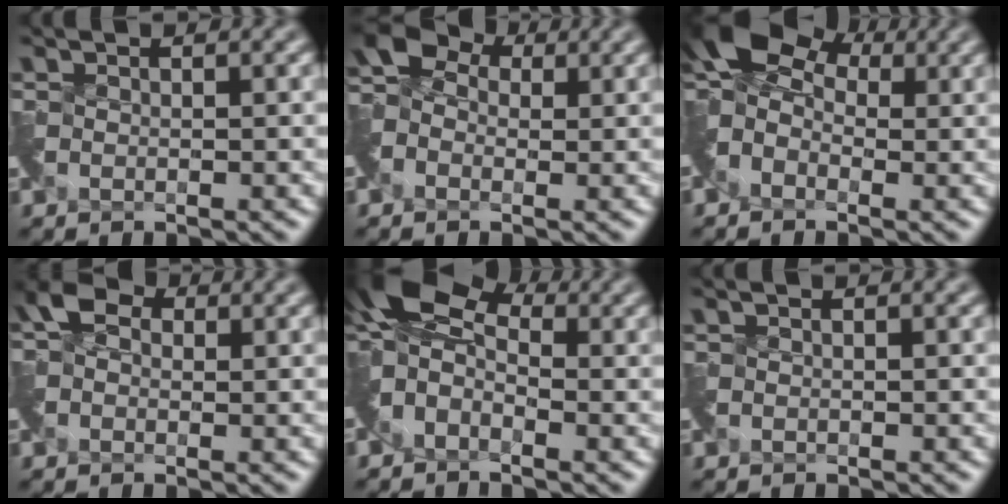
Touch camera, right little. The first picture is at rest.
{"total": 4.3, "force": [0.1, 3.4, 2.6], "torque": [-0.059, 0.007, -0.001]}
{"total": 6.9, "force": [1.6, 4.6, 4.9], "torque": [-0.099, 0.015, 0.014]}
{"total": 2.5, "force": [0.0, 2.2, 1.2], "torque": [-0.025, 0.007, -0.010]}
{"total": 6.8, "force": [1.1, 4.2, 5.2], "torque": [-0.107, 0.020, 0.002]}
{"total": 0.0}